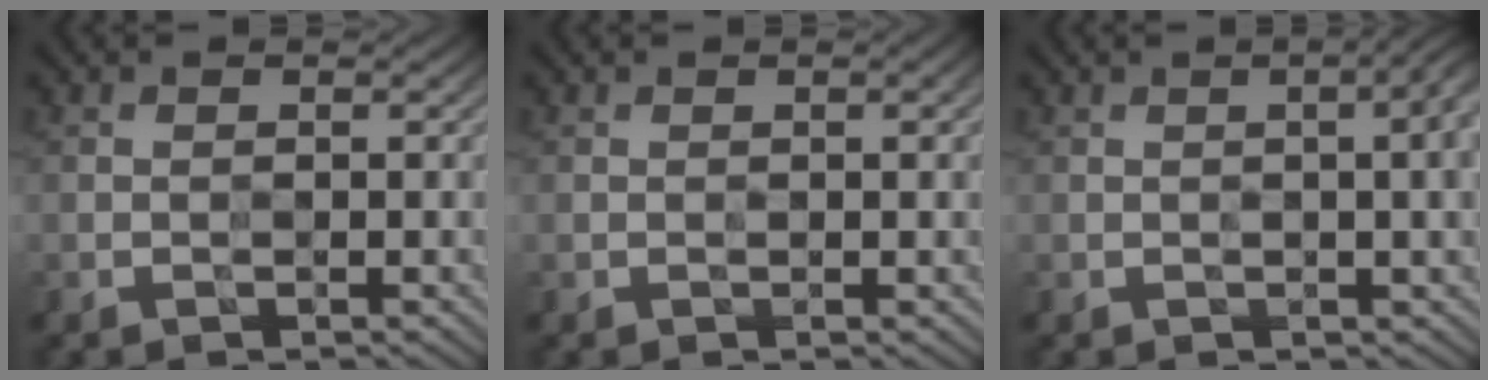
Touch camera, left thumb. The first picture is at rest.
{"total": 1.8, "force": [0.3, 0.3, 1.8], "torque": [-0.026, 0.002, 0.004]}
{"total": 6.1, "force": [0.6, 1.7, 5.8], "torque": [-0.071, 0.006, 0.008]}